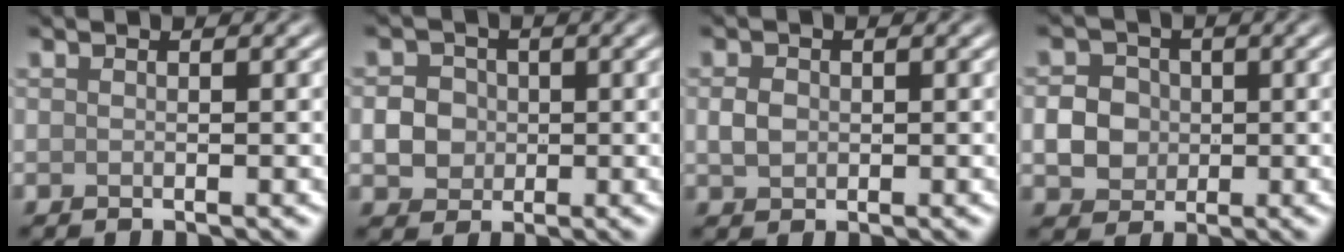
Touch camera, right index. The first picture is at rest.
{"total": 2.7, "force": [-0.2, 2.4, 1.1], "torque": [-0.015, 0.000, -0.003]}
{"total": 1.6, "force": [0.1, 1.3, 1.0], "torque": [-0.022, 0.001, -0.001]}
{"total": 3.3, "force": [-0.3, 2.9, 1.5], "torque": [-0.023, 0.001, -0.007]}